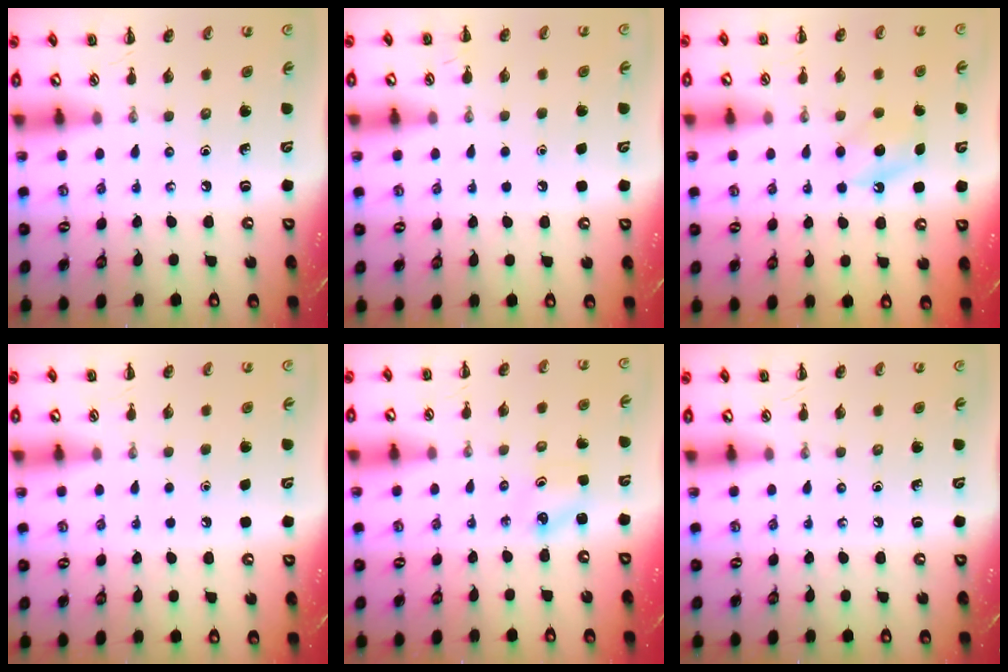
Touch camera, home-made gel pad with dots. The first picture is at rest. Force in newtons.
{"total": 1.8, "press": 1.8, "slide": 0.1}
{"total": 6.0, "press": 5.8, "slide": 1.5}
{"total": 1.6, "press": 1.6, "slide": 0.1}
{"total": 2.0, "press": 2.0, "slide": 0.6}
{"total": 0.0}